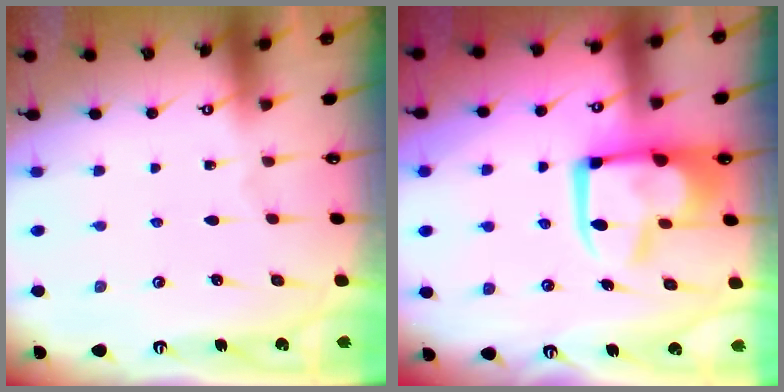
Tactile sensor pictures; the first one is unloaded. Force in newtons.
{"total": 14.7, "press": 14.6, "slide": 1.6}